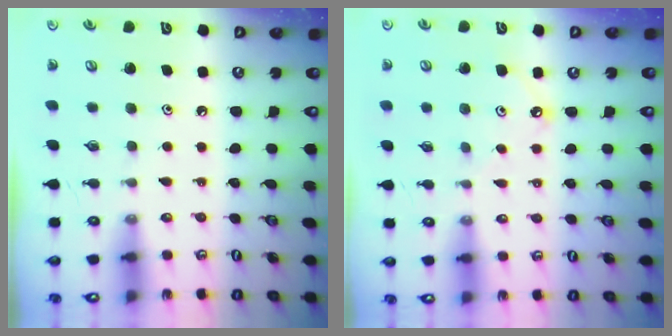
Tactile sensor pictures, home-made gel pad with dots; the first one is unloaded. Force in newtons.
{"total": 5.0, "press": 5.0, "slide": 0.3}